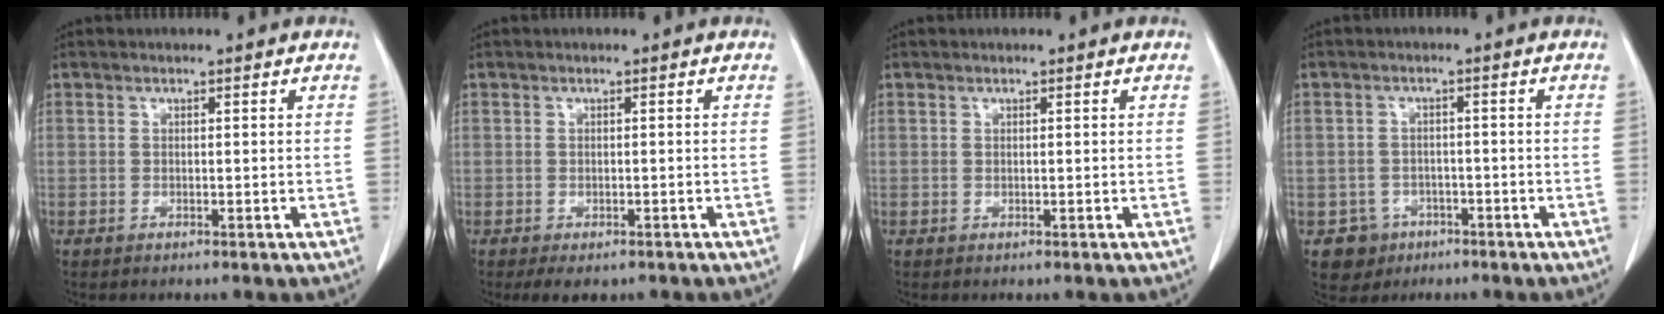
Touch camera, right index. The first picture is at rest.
{"total": 3.4, "force": [-2.6, 1.8, 1.4], "torque": [-0.013, -0.001, -0.031]}
{"total": 0.0}
{"total": 4.4, "force": [-2.2, 3.8, 0.0], "torque": [0.000, 0.012, -0.030]}